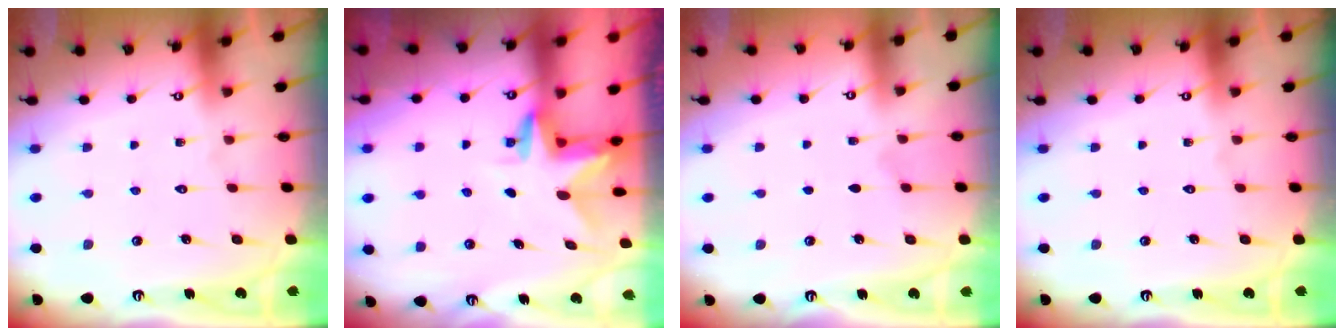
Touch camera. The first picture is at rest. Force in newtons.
{"total": 2.9, "press": 2.9, "slide": 0.2}
{"total": 2.7, "press": 2.3, "slide": 1.6}
{"total": 0.0}